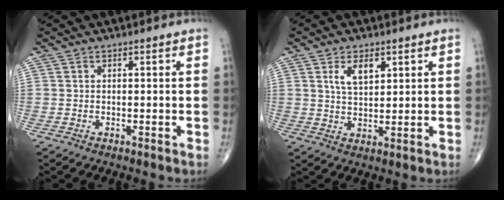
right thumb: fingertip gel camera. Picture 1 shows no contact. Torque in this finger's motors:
{"motor_torque": [-0.01, 0.01, 0.08, -0.04, 0.07]}